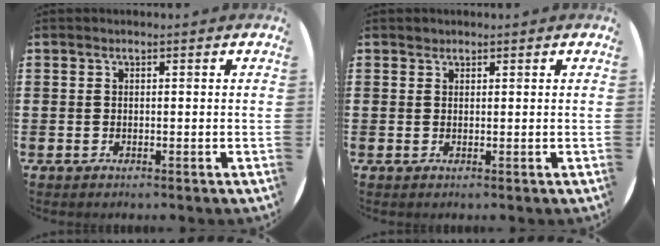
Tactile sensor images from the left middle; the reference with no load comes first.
{"total": 0.6, "force": [0.5, 0.2, -0.1], "torque": [0.002, 0.003, 0.011]}